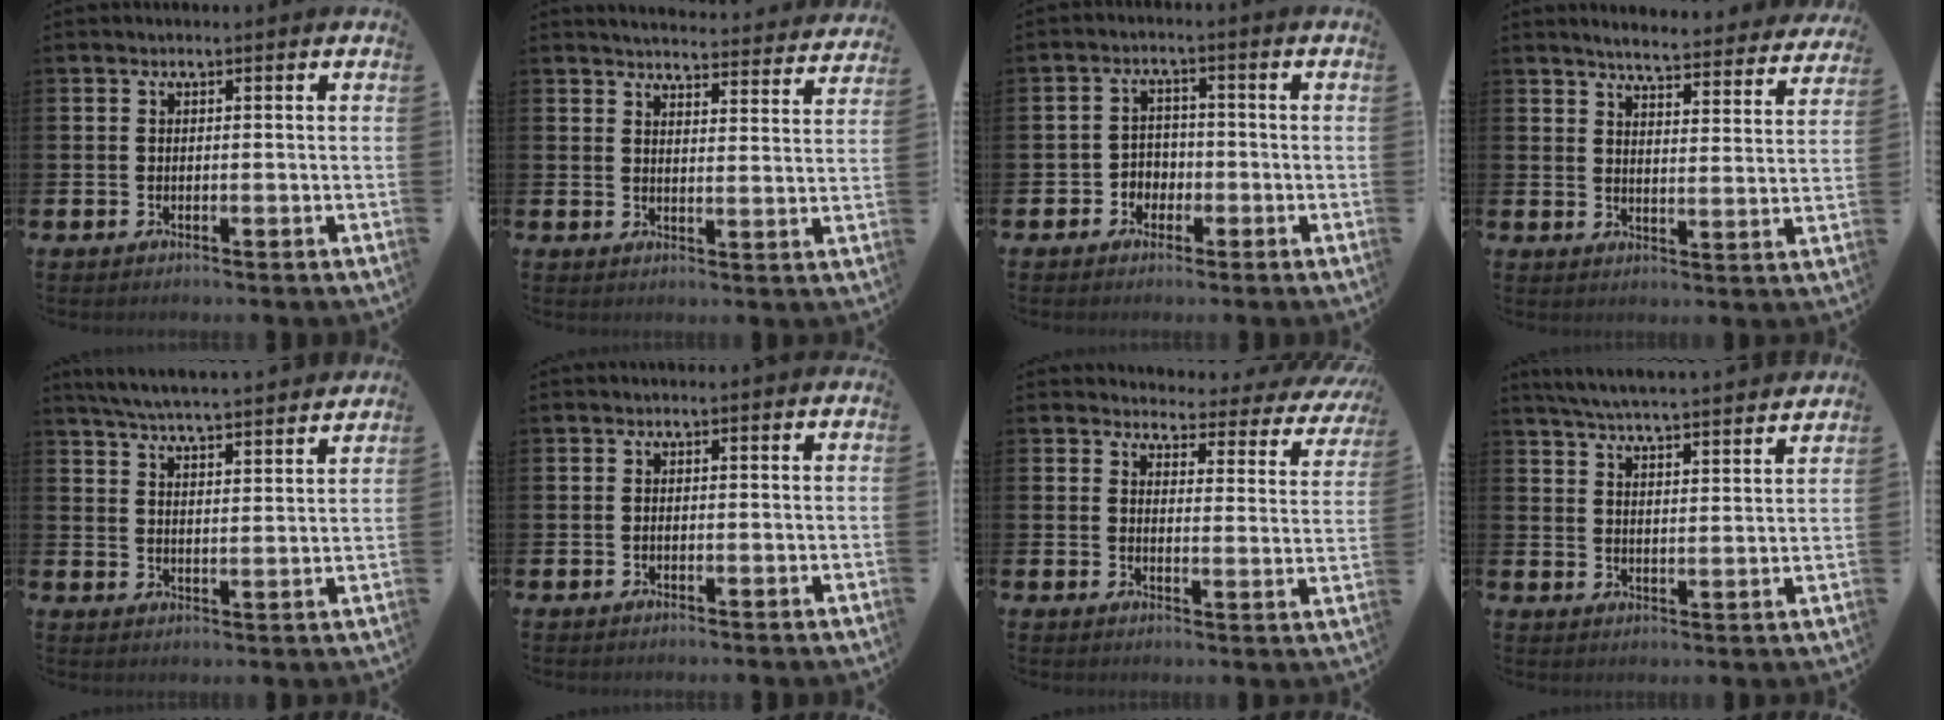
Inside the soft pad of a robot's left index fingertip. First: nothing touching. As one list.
[{"total": 4.2, "force": [4.2, 0.3, 0.4], "torque": [-0.009, -0.040, 0.071]}, {"total": 2.8, "force": [-1.6, 2.3, 0.5], "torque": [-0.025, 0.008, -0.037]}, {"total": 4.7, "force": [4.6, 0.0, 1.1], "torque": [-0.028, -0.039, 0.074]}, {"total": 5.8, "force": [5.7, -0.1, 1.2], "torque": [-0.039, -0.043, 0.100]}, {"total": 0.0}, {"total": 3.4, "force": [3.1, 1.2, 0.6], "torque": [-0.020, -0.036, 0.046]}, {"total": 5.8, "force": [5.7, 0.0, 1.1], "torque": [-0.036, -0.043, 0.099]}]